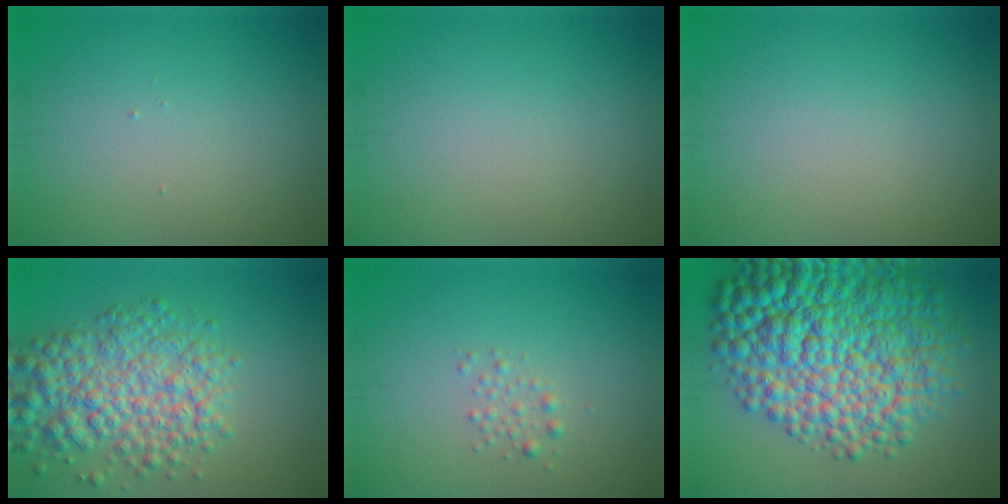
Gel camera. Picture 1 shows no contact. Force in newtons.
{"total": 0.0}
{"total": 0.0}
{"total": 6.7, "press": 6.7, "slide": 0.2}
{"total": 1.1, "press": 1.1, "slide": 0.0}
{"total": 13.8, "press": 13.8, "slide": 0.3}